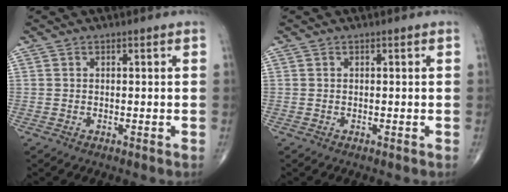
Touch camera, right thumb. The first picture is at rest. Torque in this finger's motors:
{"motor_torque": [0.02, -0.01, 0.11, 0.03, 0.01]}